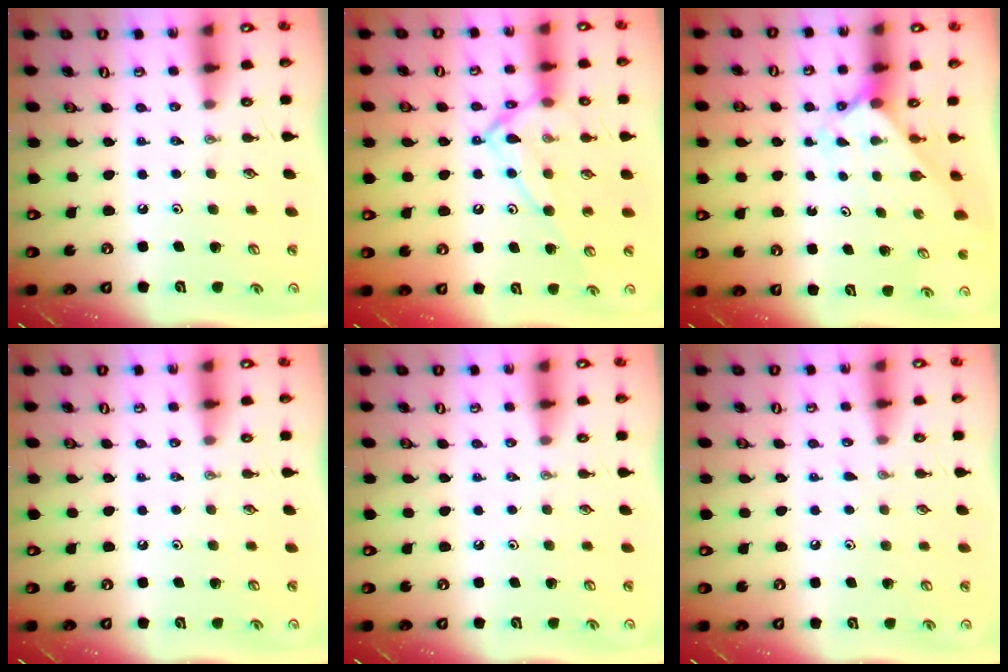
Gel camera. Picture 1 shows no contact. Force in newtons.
{"total": 14.8, "press": 14.8, "slide": 1.0}
{"total": 1.9, "press": 1.9, "slide": 0.2}
{"total": 0.0}
{"total": 0.0}
{"total": 4.3, "press": 4.3, "slide": 0.5}